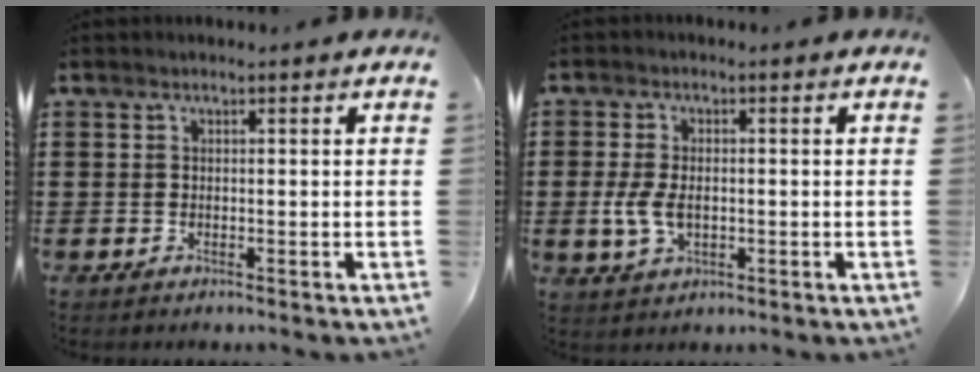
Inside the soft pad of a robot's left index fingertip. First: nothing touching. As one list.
[{"total": 4.7, "force": [-0.6, 2.8, 3.8], "torque": [-0.091, -0.001, -0.016]}]